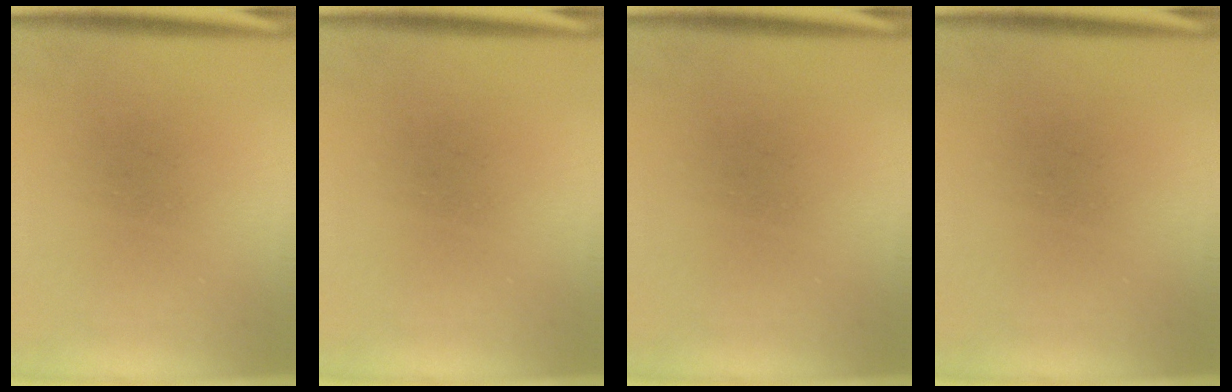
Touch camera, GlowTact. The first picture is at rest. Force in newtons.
{"total": 0.0}
{"total": 0.0}
{"total": 0.0}